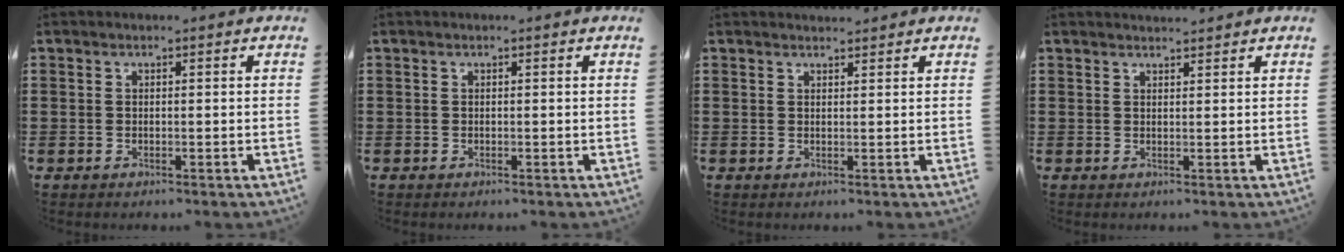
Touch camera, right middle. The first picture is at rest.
{"total": 0.0}
{"total": 1.4, "force": [1.3, 0.3, -0.1], "torque": [0.005, -0.003, 0.024]}
{"total": 1.5, "force": [1.5, 0.1, 0.0], "torque": [0.003, -0.003, 0.027]}